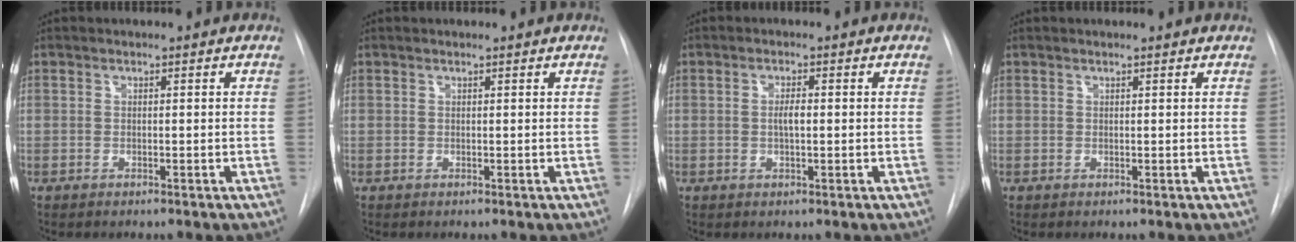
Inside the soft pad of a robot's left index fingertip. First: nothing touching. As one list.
[{"total": 0.8, "force": [0.8, 0.0, 0.2], "torque": [-0.008, 0.010, 0.014]}, {"total": 2.0, "force": [0.0, 0.5, 1.9], "torque": [-0.037, 0.002, 0.000]}, {"total": 1.5, "force": [1.5, 0.1, 0.4], "torque": [-0.011, 0.015, 0.020]}]